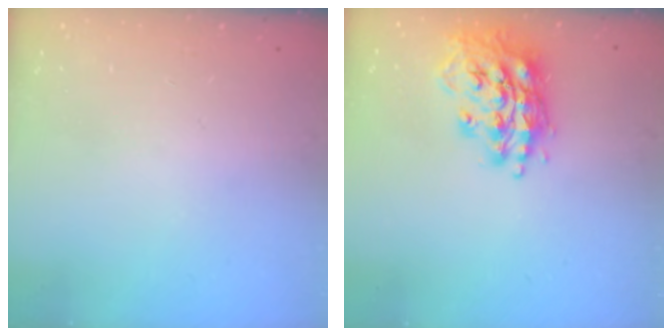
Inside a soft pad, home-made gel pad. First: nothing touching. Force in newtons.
{"total": 16.9, "press": 16.8, "slide": 1.5}